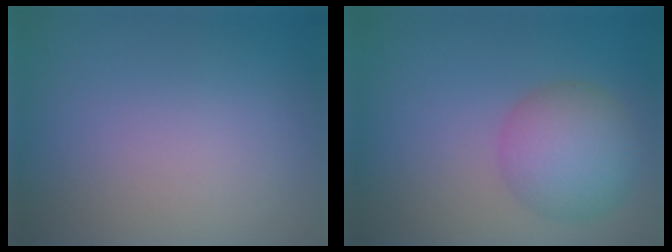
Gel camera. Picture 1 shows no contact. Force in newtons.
{"total": 5.0, "press": 5.0, "slide": 0.2}